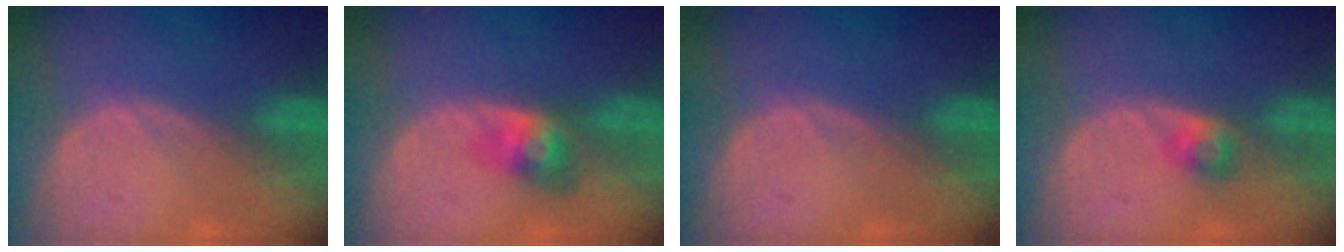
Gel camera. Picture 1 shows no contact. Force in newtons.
{"total": 3.9, "press": 3.9, "slide": 0.2}
{"total": 0.0}
{"total": 2.5, "press": 2.4, "slide": 0.7}